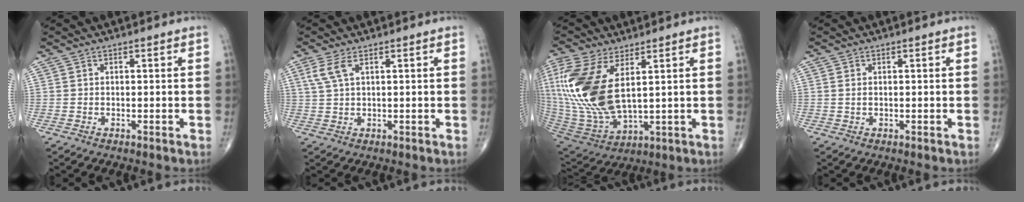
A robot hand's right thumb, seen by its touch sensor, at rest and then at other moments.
{"total": 3.5, "force": [1.6, 1.2, 2.9], "torque": [-0.079, 0.008, 0.041]}
{"total": 20.1, "force": [5.0, 9.5, 17.0], "torque": [-0.391, -0.027, 0.107]}
{"total": 0.7, "force": [0.2, 0.4, 0.6], "torque": [-0.015, 0.004, 0.007]}